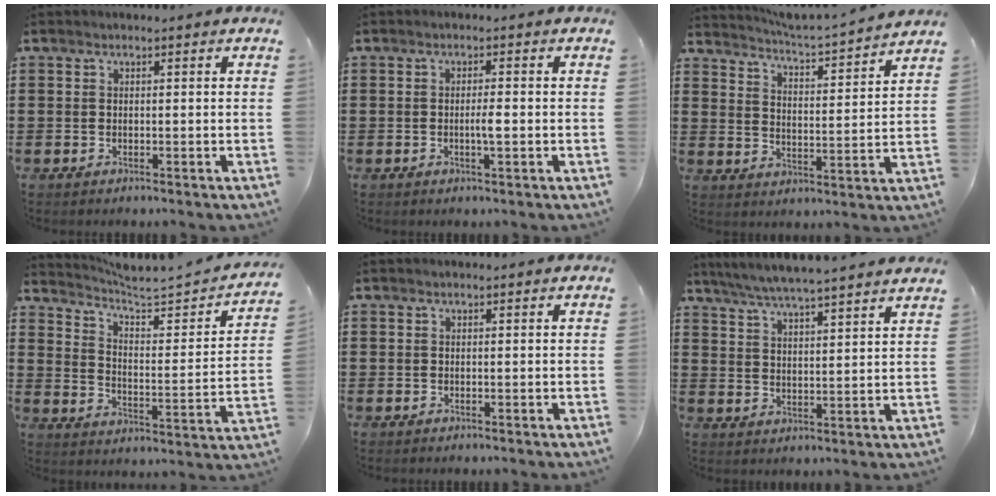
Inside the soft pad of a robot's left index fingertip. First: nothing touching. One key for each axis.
{"total": 2.3, "fx": -0.5, "fy": 0.3, "fz": 2.2, "tx": -0.041, "ty": 0.000, "tz": -0.010}
{"total": 3.4, "fx": 3.3, "fy": -0.7, "fz": 0.5, "tx": -0.030, "ty": -0.038, "tz": 0.048}
{"total": 3.4, "fx": 3.0, "fy": 0.1, "fz": 1.6, "tx": -0.052, "ty": -0.031, "tz": 0.039}
{"total": 0.0}
{"total": 5.3, "fx": 5.0, "fy": -0.6, "fz": 1.8, "tx": -0.053, "ty": -0.028, "tz": 0.086}